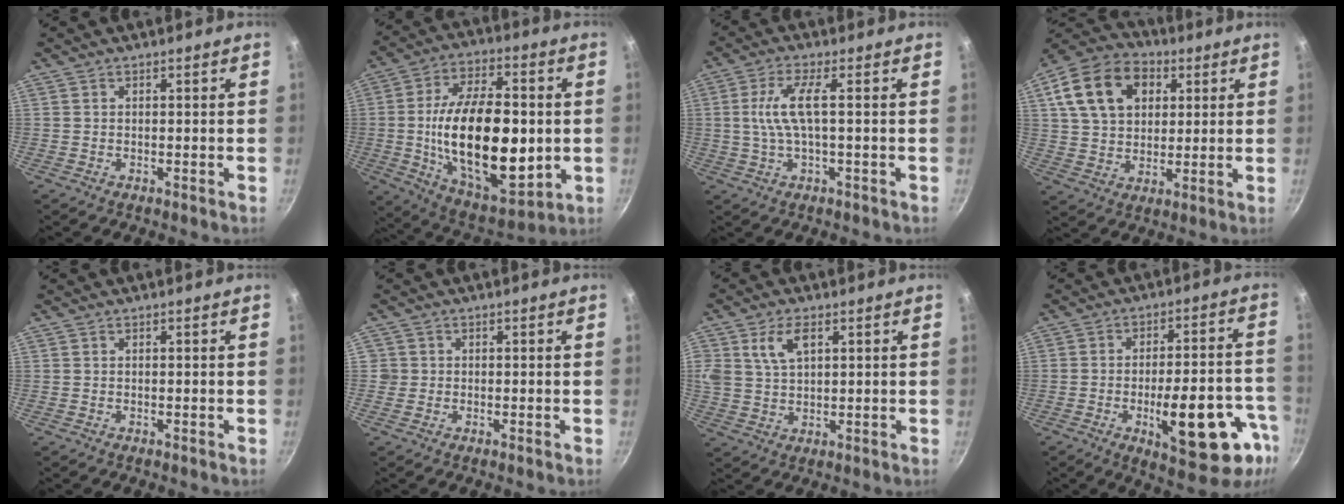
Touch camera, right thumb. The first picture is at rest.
{"total": 27.0, "force": [-1.3, 14.1, 23.0], "torque": [-0.372, -0.003, -0.012]}
{"total": 6.9, "force": [0.2, 1.6, 6.7], "torque": [-0.152, 0.011, 0.006]}
{"total": 17.3, "force": [5.8, 12.3, 10.7], "torque": [-0.172, 0.008, 0.092]}
{"total": 0.0}
{"total": 1.7, "force": [-0.1, 1.7, 0.3], "torque": [0.006, 0.007, -0.003]}
{"total": 7.4, "force": [3.1, 4.4, 5.2], "torque": [-0.090, 0.001, 0.061]}
{"total": 20.4, "force": [-7.9, 7.7, 17.1], "torque": [-0.189, 0.027, -0.100]}